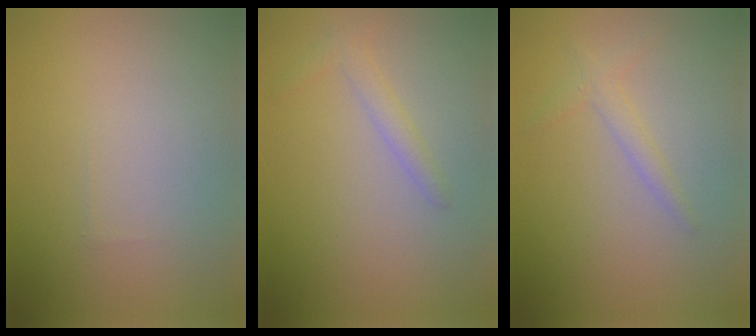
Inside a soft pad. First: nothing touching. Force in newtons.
{"total": 1.5, "press": 1.5, "slide": 0.1}
{"total": 1.5, "press": 1.5, "slide": 0.1}